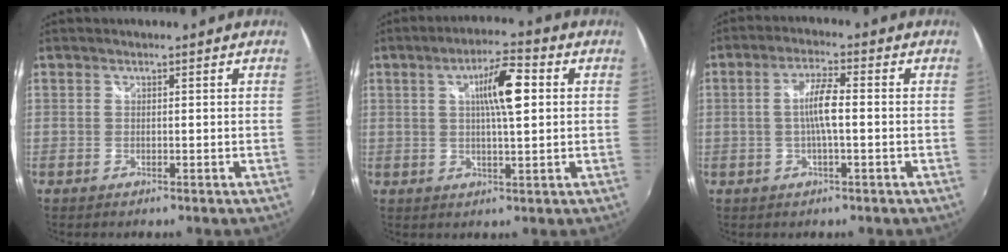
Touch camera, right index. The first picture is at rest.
{"total": 8.5, "force": [1.9, 1.8, 8.1], "torque": [-0.130, 0.011, 0.030]}
{"total": 5.4, "force": [-0.4, 0.7, 5.4], "torque": [-0.101, 0.005, -0.007]}